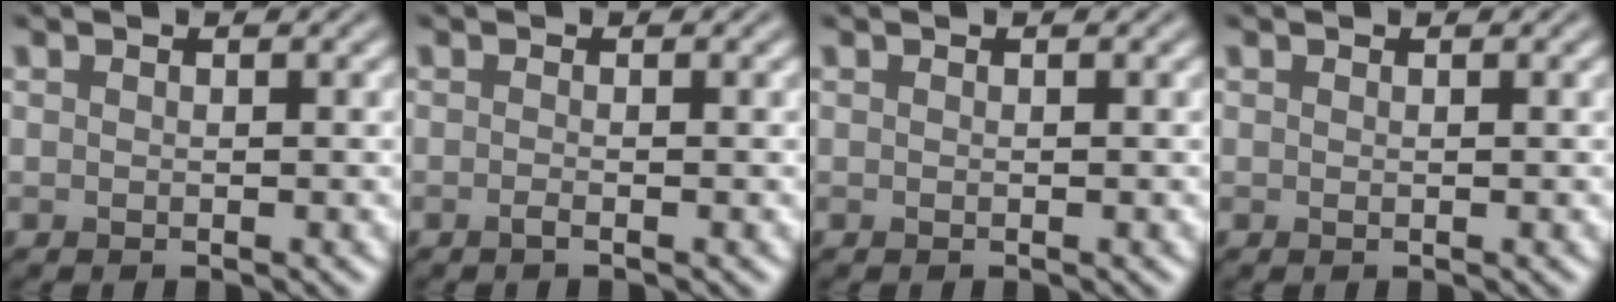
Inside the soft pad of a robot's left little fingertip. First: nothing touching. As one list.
[{"total": 0.7, "force": [-0.6, -0.1, 0.3], "torque": [-0.006, -0.003, -0.015]}, {"total": 0.0}, {"total": 0.0}]